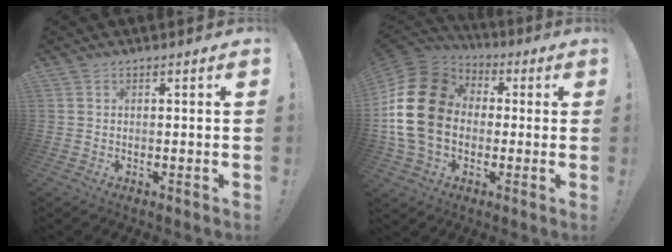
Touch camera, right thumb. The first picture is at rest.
{"total": 22.1, "force": [0.5, 16.8, 14.4], "torque": [-0.277, 0.016, 0.017]}